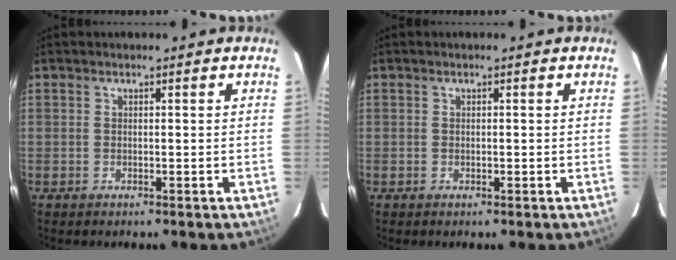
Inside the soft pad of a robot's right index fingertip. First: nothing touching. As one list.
[{"total": 0.0}]